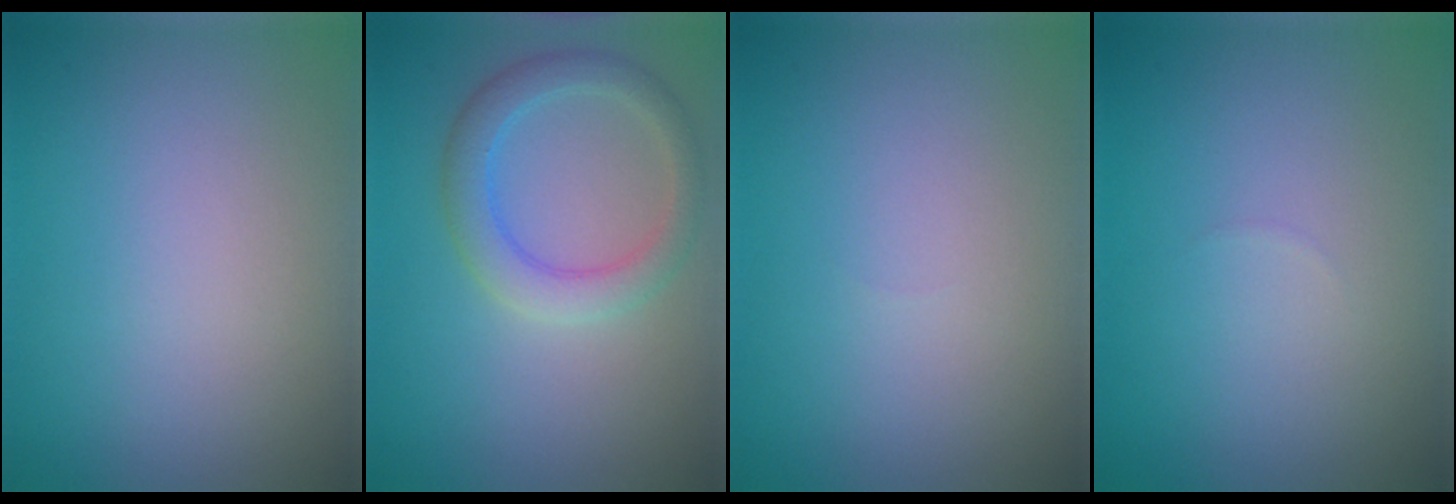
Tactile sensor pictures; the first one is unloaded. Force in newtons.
{"total": 3.3, "press": 3.3, "slide": 0.1}
{"total": 0.0}
{"total": 0.0}